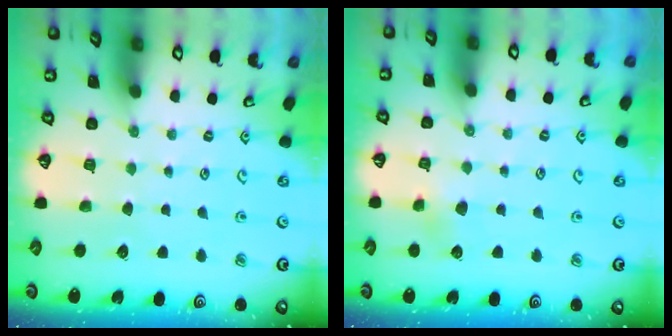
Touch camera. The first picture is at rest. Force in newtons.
{"total": 3.1, "press": 3.0, "slide": 0.4}